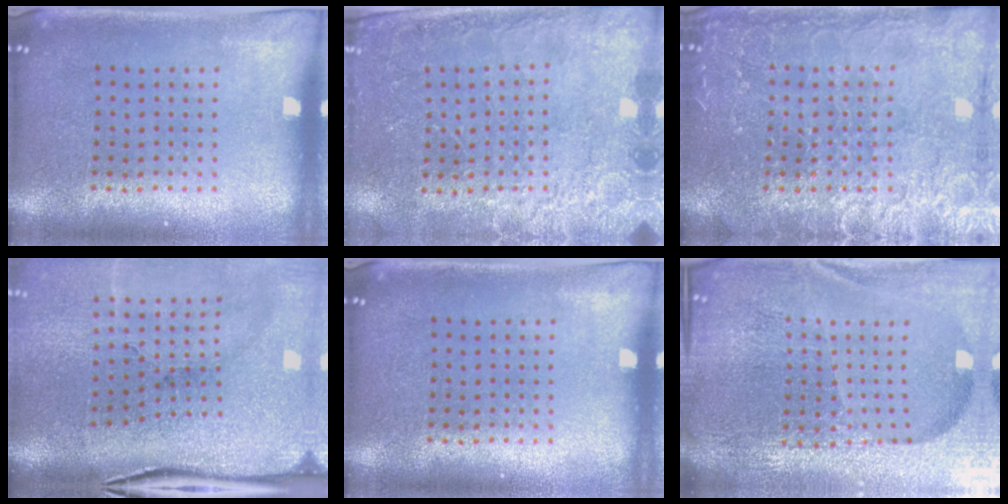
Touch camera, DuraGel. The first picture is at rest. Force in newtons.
{"total": 2.5, "press": 2.5, "slide": 0.5}
{"total": 3.8, "press": 3.8, "slide": 0.5}
{"total": 4.8, "press": 3.9, "slide": 2.9}
{"total": 0.0}
{"total": 6.7, "press": 5.8, "slide": 3.3}